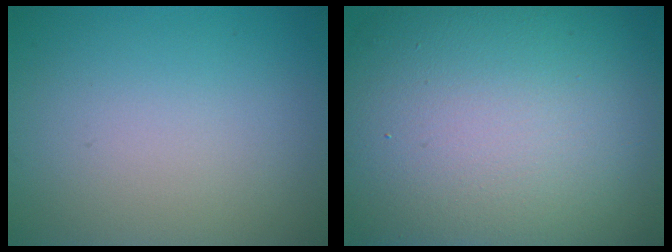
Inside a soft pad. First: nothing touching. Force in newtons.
{"total": 19.1, "press": 19.1, "slide": 1.0}